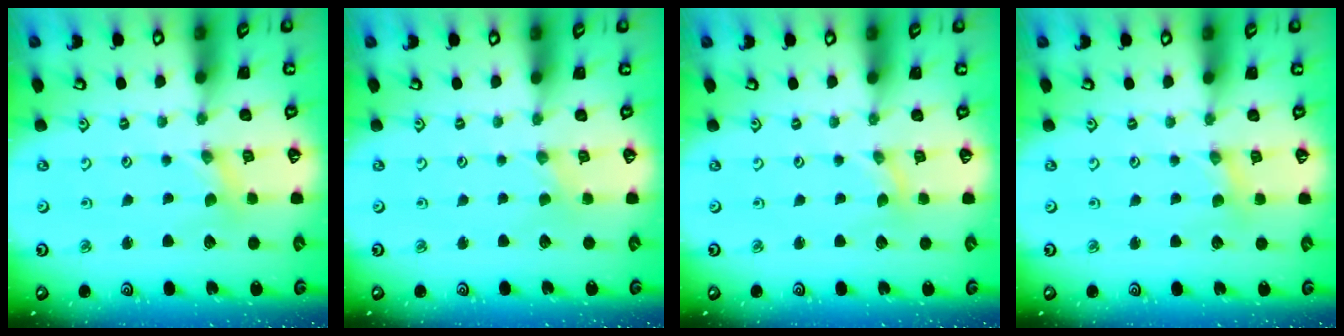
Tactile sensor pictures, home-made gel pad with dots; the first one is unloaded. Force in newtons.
{"total": 0.0}
{"total": 0.0}
{"total": 0.6, "press": 0.6, "slide": 0.1}